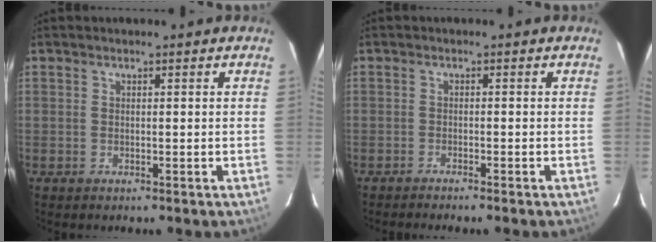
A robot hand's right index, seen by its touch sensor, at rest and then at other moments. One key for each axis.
{"total": 2.3, "fx": -2.1, "fy": 0.0, "fz": 0.9, "tx": -0.030, "ty": -0.007, "tz": -0.034}